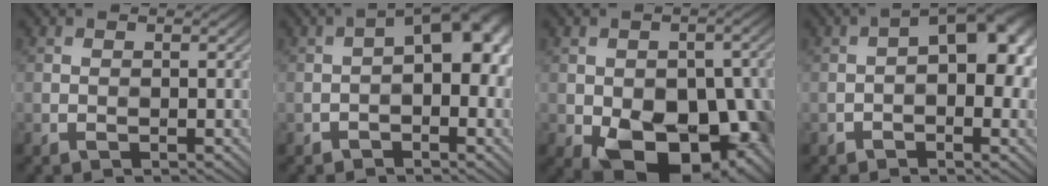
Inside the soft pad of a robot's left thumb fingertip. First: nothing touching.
{"total": 7.2, "force": [-0.9, 3.0, 6.5], "torque": [-0.085, 0.007, -0.004]}
{"total": 15.0, "force": [-5.2, 9.5, 10.4], "torque": [-0.131, -0.030, -0.057]}
{"total": 7.8, "force": [-0.4, 3.5, 6.9], "torque": [-0.091, 0.010, 0.004]}